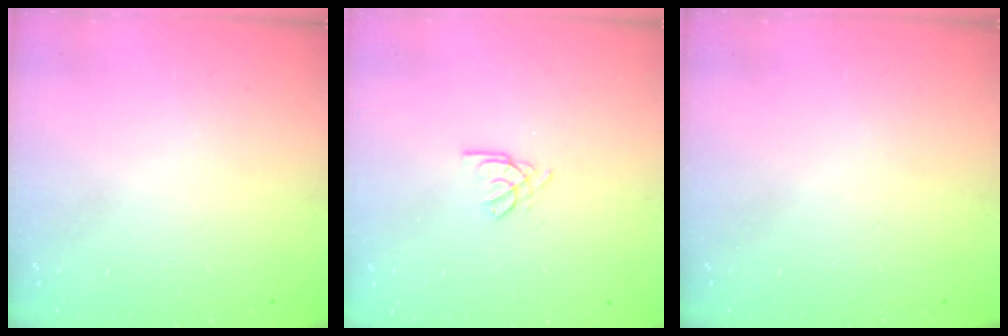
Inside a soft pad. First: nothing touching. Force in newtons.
{"total": 2.0, "press": 2.0, "slide": 0.4}
{"total": 0.0}